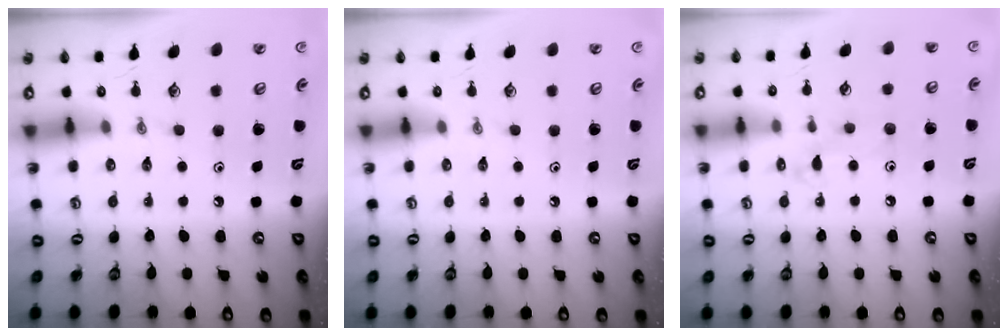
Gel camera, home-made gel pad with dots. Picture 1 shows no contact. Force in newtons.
{"total": 0.0}
{"total": 6.8, "press": 6.8, "slide": 0.4}